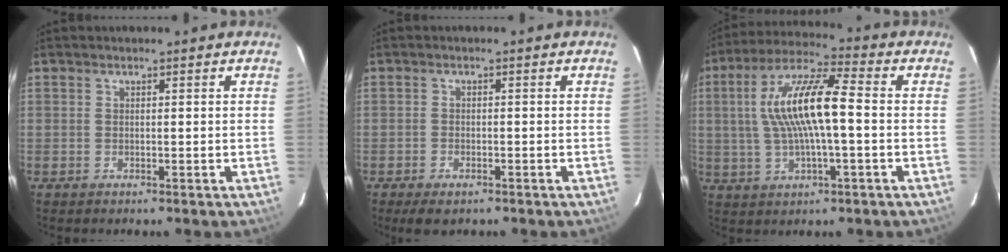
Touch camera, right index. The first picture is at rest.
{"total": 3.4, "force": [-2.6, 1.4, 1.7], "torque": [-0.045, -0.013, -0.042]}
{"total": 13.2, "force": [0.5, 2.7, 12.9], "torque": [-0.246, 0.016, 0.007]}